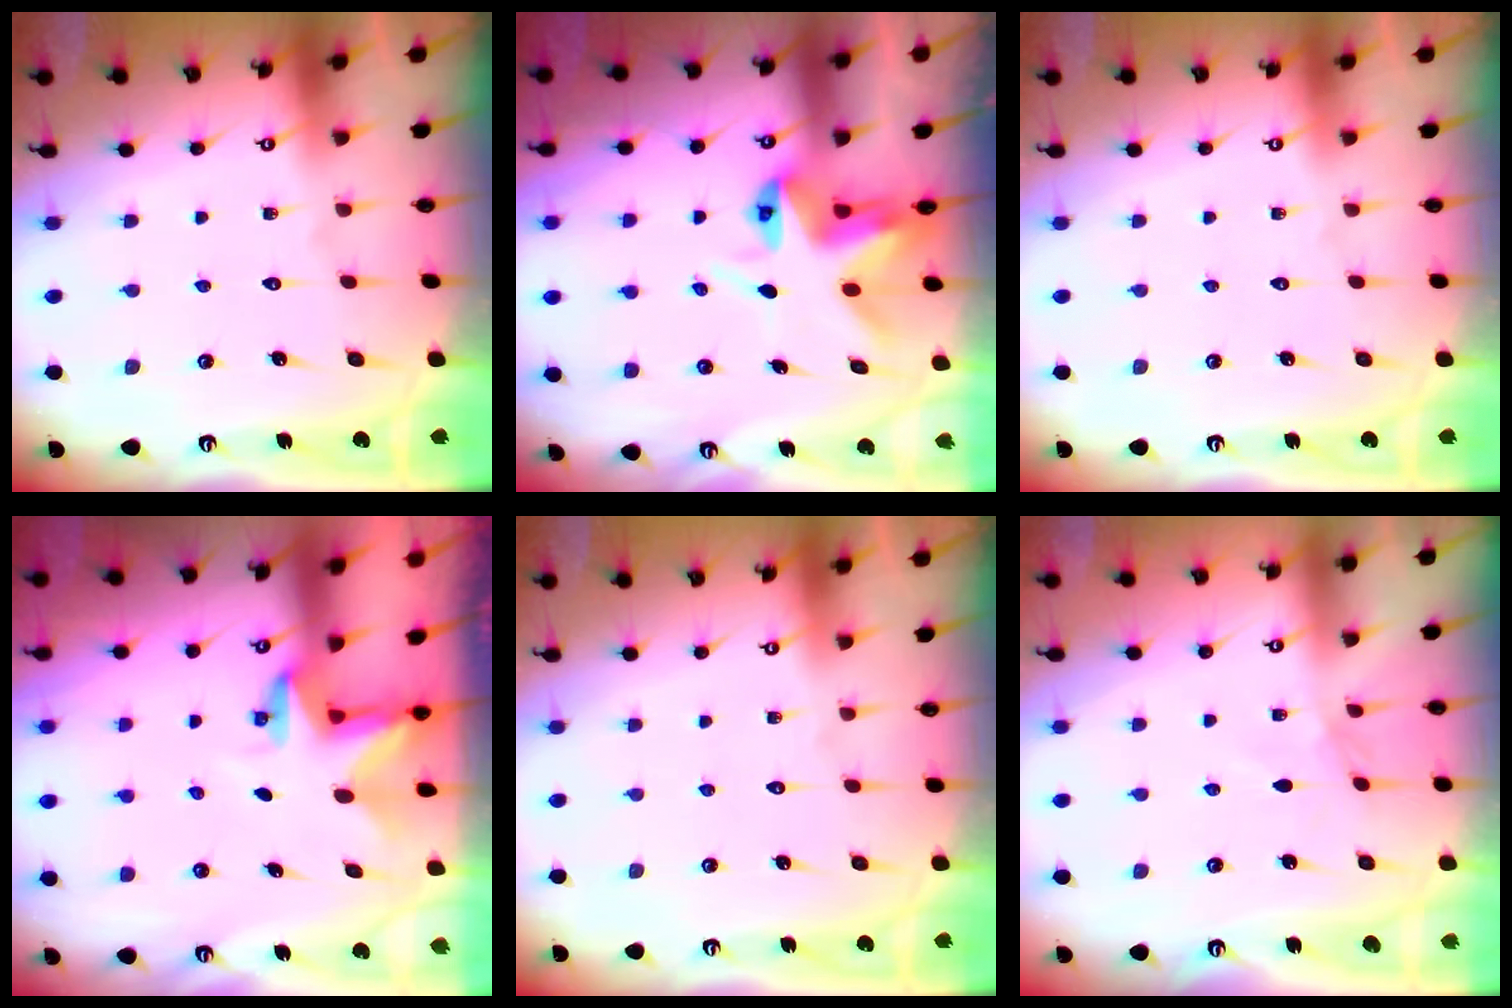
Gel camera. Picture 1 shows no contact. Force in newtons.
{"total": 6.4, "press": 6.4, "slide": 0.4}
{"total": 0.0}
{"total": 2.8, "press": 2.8, "slide": 0.2}
{"total": 0.0}
{"total": 2.6, "press": 2.5, "slide": 0.4}